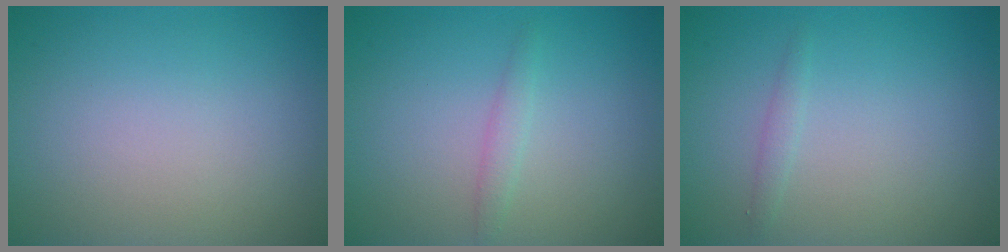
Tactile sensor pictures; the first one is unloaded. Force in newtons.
{"total": 1.0, "press": 1.0, "slide": 0.1}
{"total": 0.8, "press": 0.8, "slide": 0.1}